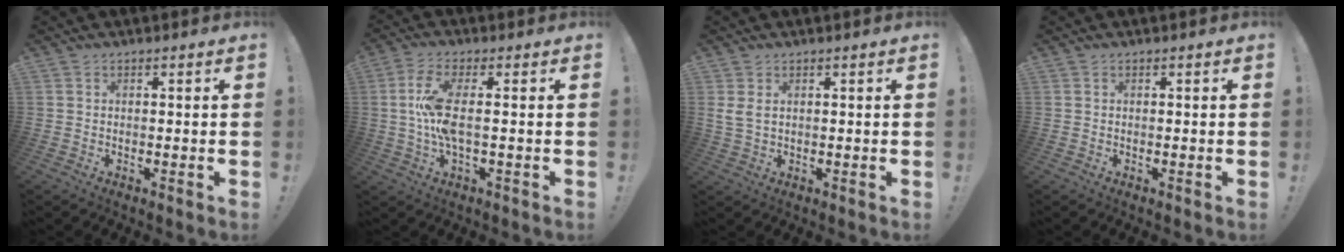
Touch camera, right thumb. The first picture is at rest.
{"total": 10.4, "force": [0.4, 2.8, 10.0], "torque": [-0.200, -0.013, 0.002]}
{"total": 3.5, "force": [1.4, 1.7, 2.7], "torque": [-0.058, 0.001, 0.026]}
{"total": 0.0}